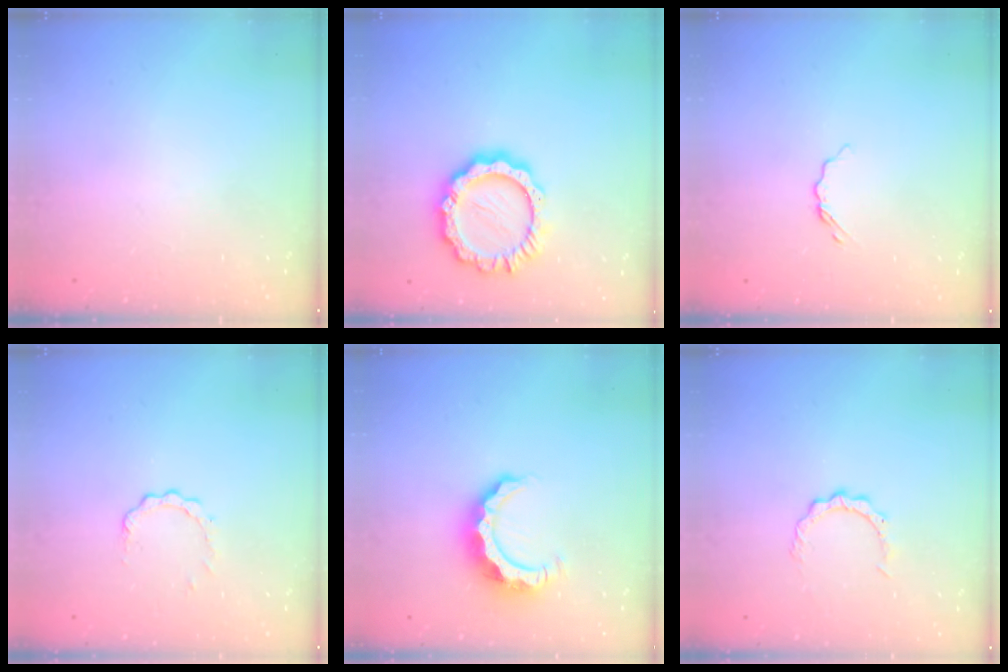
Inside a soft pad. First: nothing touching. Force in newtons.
{"total": 12.3, "press": 12.3, "slide": 1.1}
{"total": 4.5, "press": 4.5, "slide": 0.4}
{"total": 2.8, "press": 2.8, "slide": 0.3}
{"total": 9.2, "press": 9.1, "slide": 1.0}
{"total": 3.0, "press": 3.0, "slide": 0.2}